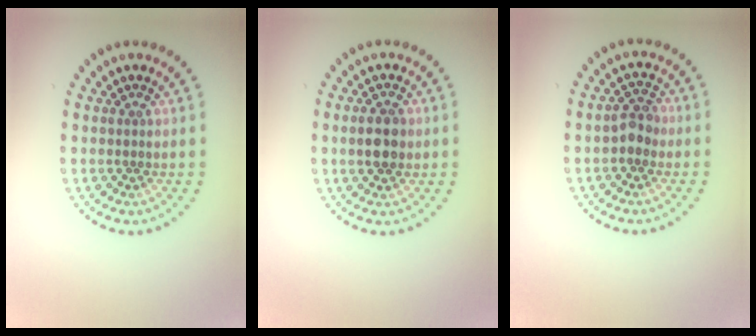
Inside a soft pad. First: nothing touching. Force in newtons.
{"total": 3.4, "press": 3.4, "slide": 0.0}
{"total": 2.2, "press": 2.1, "slide": 0.5}